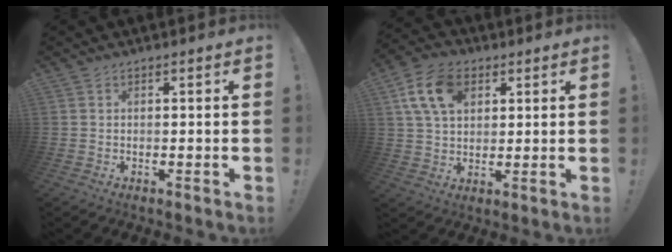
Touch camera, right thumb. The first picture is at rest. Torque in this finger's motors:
{"motor_torque": [0.33, 1.44, 0.05, 0.12, 0.23]}